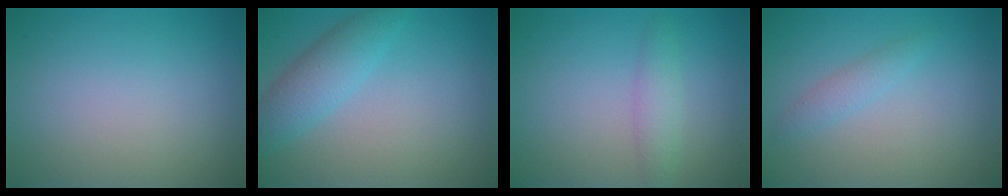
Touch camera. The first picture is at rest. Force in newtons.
{"total": 3.5, "press": 3.5, "slide": 0.2}
{"total": 1.9, "press": 1.9, "slide": 0.1}
{"total": 1.4, "press": 1.4, "slide": 0.0}